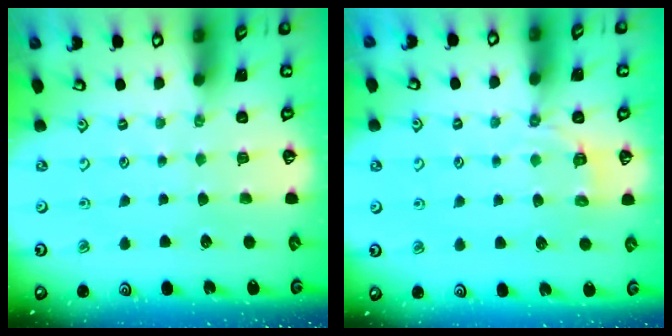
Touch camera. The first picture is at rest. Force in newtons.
{"total": 3.7, "press": 2.9, "slide": 2.2}